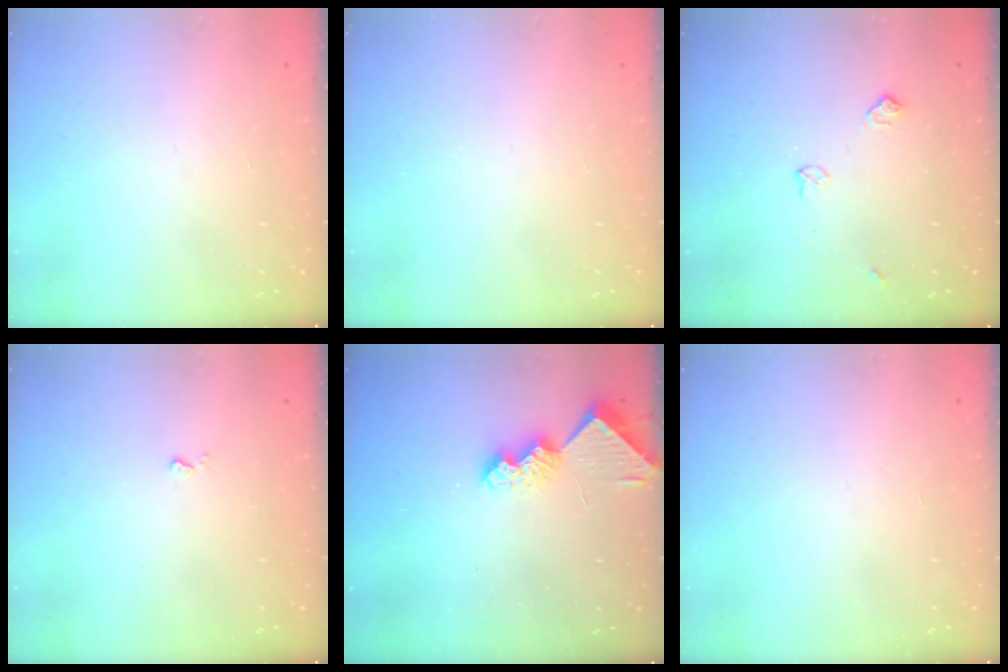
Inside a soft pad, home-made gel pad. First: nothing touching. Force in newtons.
{"total": 0.0}
{"total": 5.6, "press": 5.6, "slide": 0.9}
{"total": 3.3, "press": 3.2, "slide": 0.5}
{"total": 7.8, "press": 7.8, "slide": 0.9}
{"total": 0.0}